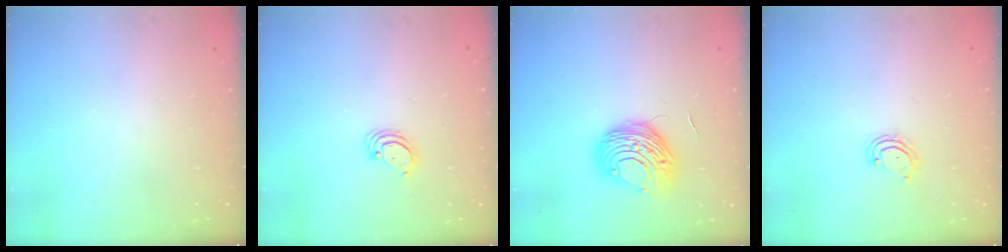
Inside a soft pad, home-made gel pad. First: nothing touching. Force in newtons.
{"total": 2.9, "press": 2.9, "slide": 0.3}
{"total": 11.0, "press": 11.0, "slide": 0.2}
{"total": 4.1, "press": 4.1, "slide": 0.3}